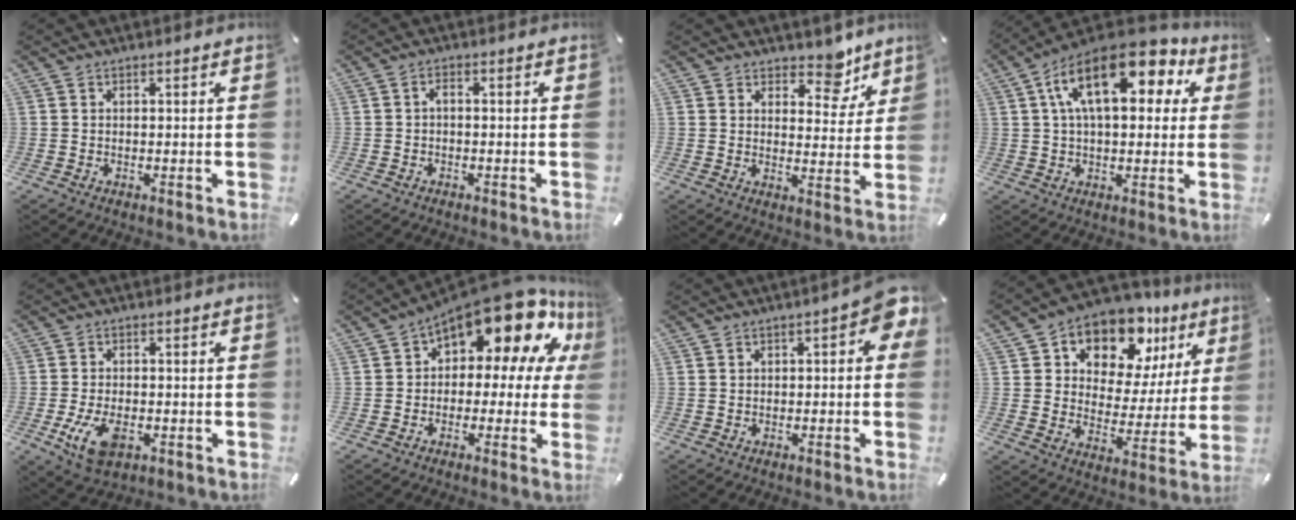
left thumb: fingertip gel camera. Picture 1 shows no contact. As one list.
[{"total": 1.5, "force": [-0.9, 0.4, 1.1], "torque": [-0.027, 0.002, -0.020]}, {"total": 8.7, "force": [6.8, 4.5, 3.2], "torque": [-0.017, -0.052, 0.113]}, {"total": 17.5, "force": [7.4, 8.5, 13.3], "torque": [-0.238, -0.027, 0.118]}, {"total": 7.5, "force": [-2.6, 4.5, 5.5], "torque": [-0.117, 0.000, -0.048]}, {"total": 17.1, "force": [10.0, 8.1, 11.2], "torque": [-0.163, -0.077, 0.166]}, {"total": 5.2, "force": [0.3, 2.9, 4.3], "torque": [-0.056, 0.005, 0.003]}, {"total": 13.6, "force": [9.5, 8.0, 5.6], "torque": [-0.097, -0.076, 0.171]}]